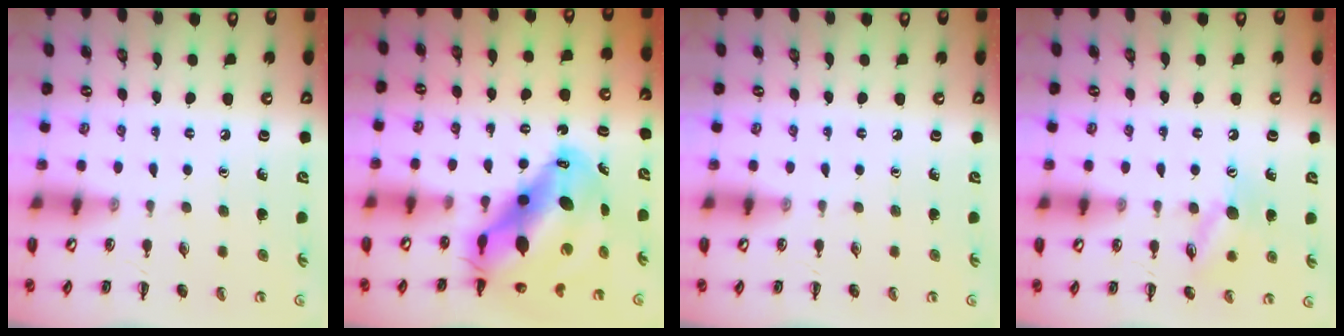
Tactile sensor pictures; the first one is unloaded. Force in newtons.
{"total": 17.3, "press": 16.7, "slide": 4.6}
{"total": 0.0}
{"total": 10.7, "press": 10.6, "slide": 1.5}